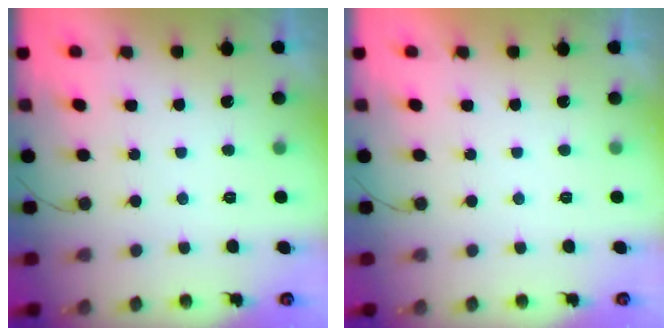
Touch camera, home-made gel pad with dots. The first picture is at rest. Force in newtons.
{"total": 1.6, "press": 1.6, "slide": 0.0}